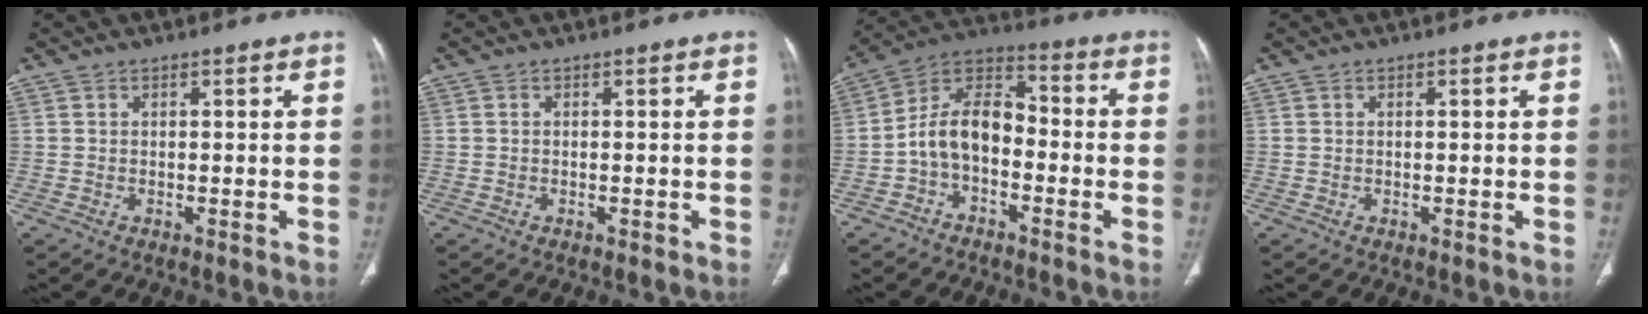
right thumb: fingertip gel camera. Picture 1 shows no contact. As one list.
[{"total": 0.0}, {"total": 10.6, "force": [-2.8, 6.7, 7.7], "torque": [-0.125, 0.052, -0.064]}, {"total": 0.0}]